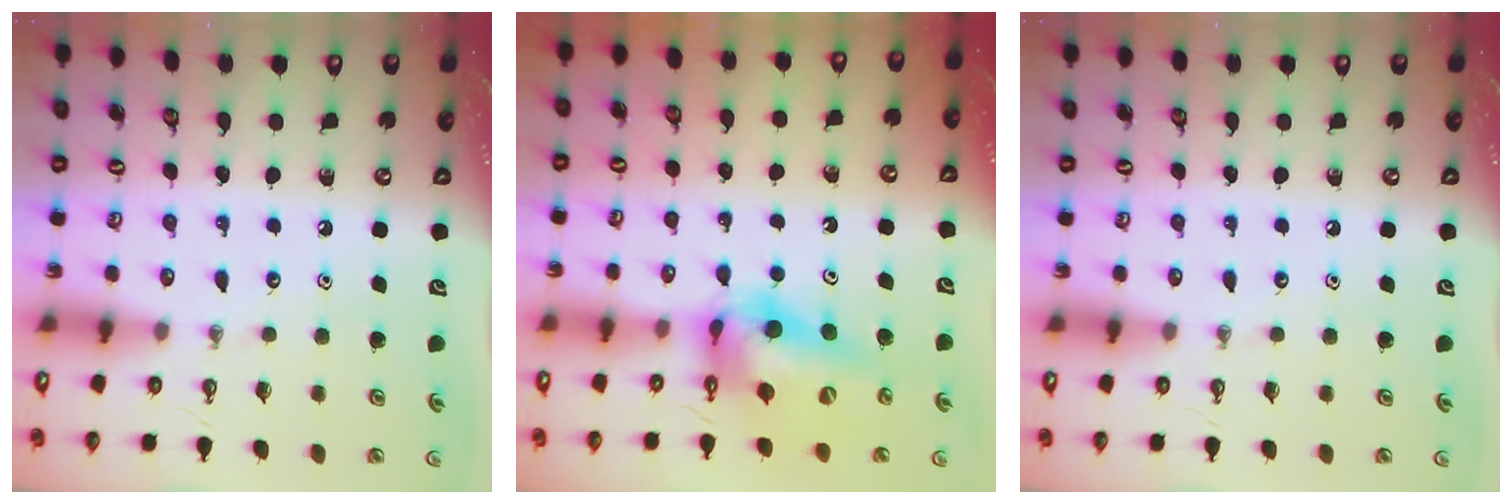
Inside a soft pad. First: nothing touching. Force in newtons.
{"total": 13.2, "press": 13.2, "slide": 1.2}
{"total": 0.0}